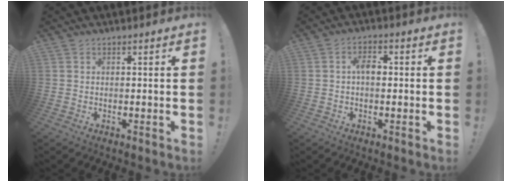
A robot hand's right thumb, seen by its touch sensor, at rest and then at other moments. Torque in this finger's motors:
{"motor_torque": [0.27, 0.90, 0.41, -0.43, -0.03]}